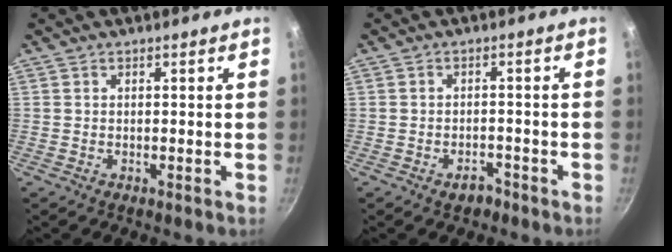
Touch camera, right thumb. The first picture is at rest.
{"total": 2.8, "force": [-1.9, 1.6, 1.1], "torque": [-0.005, 0.023, -0.020]}